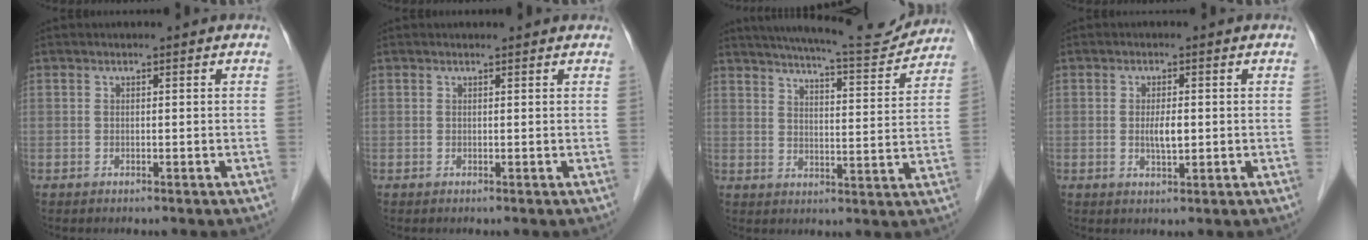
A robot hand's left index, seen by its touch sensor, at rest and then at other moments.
{"total": 1.7, "force": [1.6, 0.4, 0.3], "torque": [-0.014, 0.009, 0.017]}
{"total": 14.6, "force": [13.6, 1.3, 5.0], "torque": [-0.078, -0.009, 0.183]}
{"total": 2.8, "force": [0.0, 0.8, 2.7], "torque": [-0.052, -0.002, 0.002]}